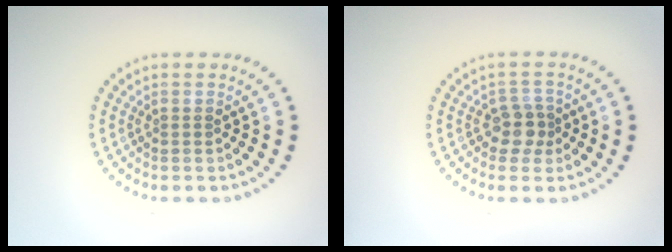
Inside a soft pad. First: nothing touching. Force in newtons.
{"total": 2.3, "press": 1.9, "slide": 1.2}